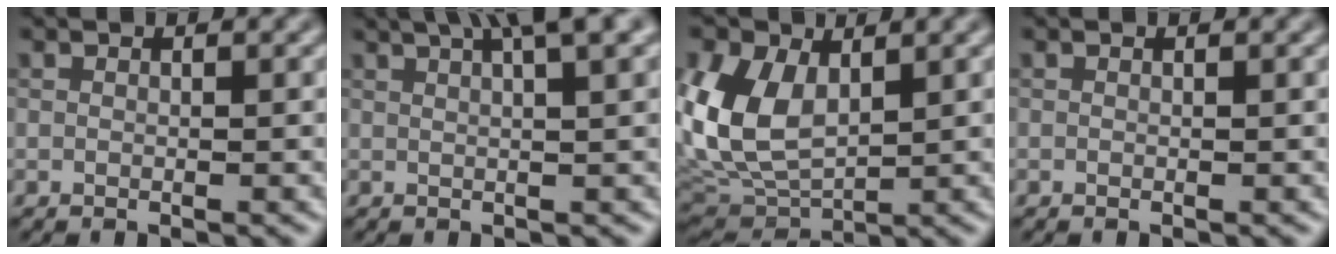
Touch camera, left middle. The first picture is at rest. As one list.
[{"total": 6.8, "force": [4.1, 1.6, 5.1], "torque": [-0.048, 0.029, 0.036]}, {"total": 8.3, "force": [1.9, 5.3, 6.1], "torque": [-0.155, -0.003, 0.033]}, {"total": 0.0}]